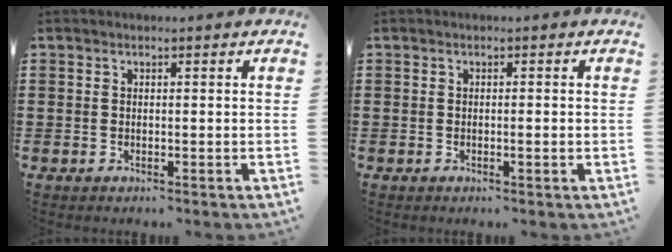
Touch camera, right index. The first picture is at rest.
{"total": 0.8, "force": [-0.2, 0.0, 0.8], "torque": [-0.012, -0.004, -0.004]}